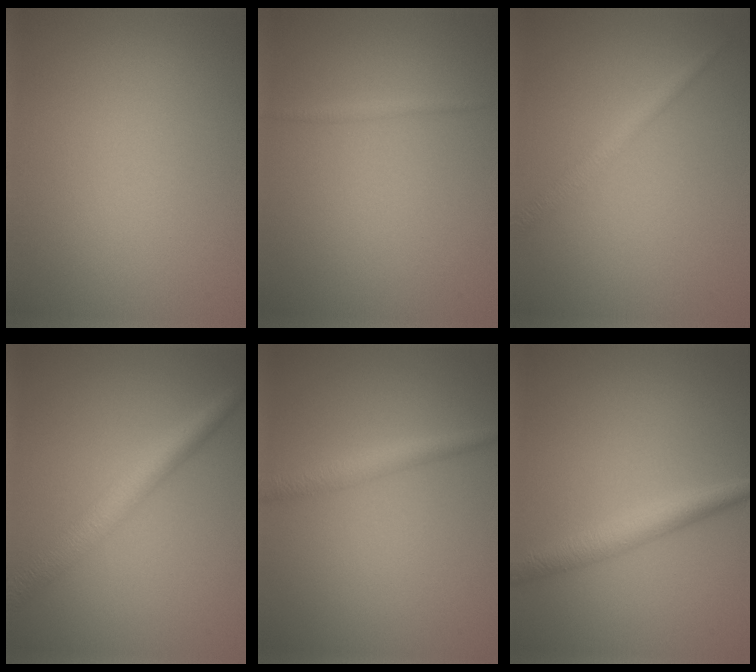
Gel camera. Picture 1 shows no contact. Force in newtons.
{"total": 0.7, "press": 0.7, "slide": 0.1}
{"total": 2.0, "press": 2.0, "slide": 0.0}
{"total": 4.0, "press": 4.0, "slide": 0.1}
{"total": 2.0, "press": 2.0, "slide": 0.0}
{"total": 2.8, "press": 2.8, "slide": 0.1}